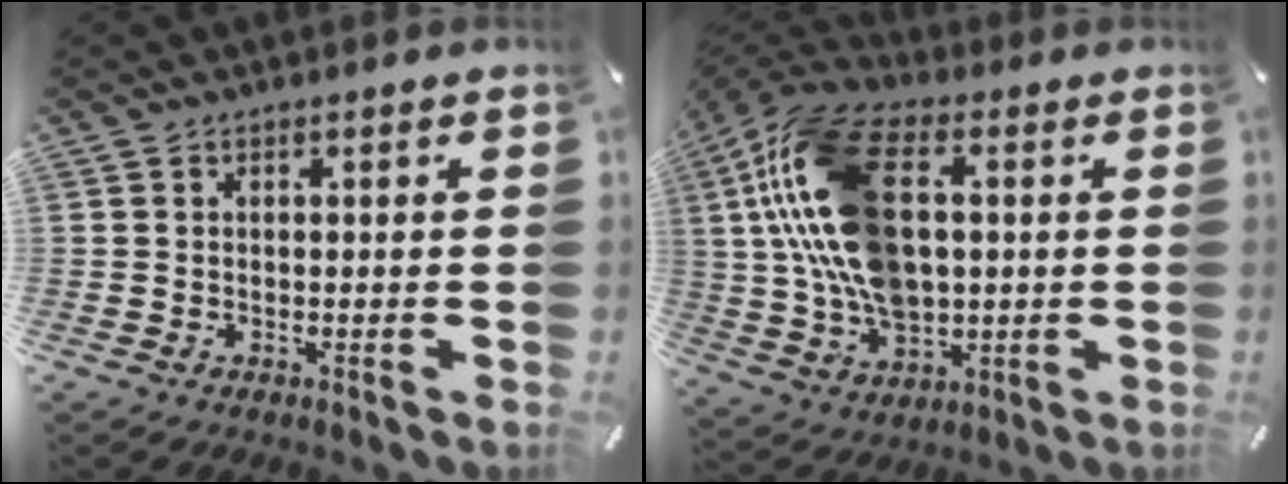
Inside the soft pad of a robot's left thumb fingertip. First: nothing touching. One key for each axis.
{"total": 19.5, "fx": 2.7, "fy": 12.4, "fz": 14.8, "tx": -0.331, "ty": 0.006, "tz": 0.047}